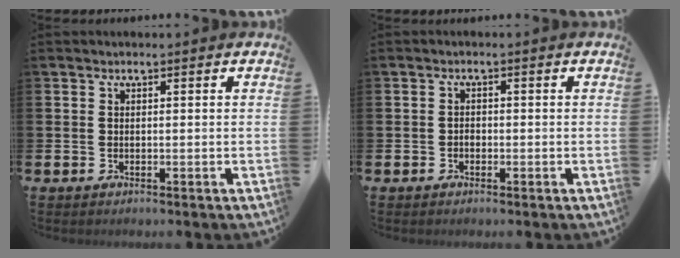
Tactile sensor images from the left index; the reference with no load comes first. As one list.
[{"total": 0.9, "force": [-0.5, 0.7, 0.4], "torque": [-0.016, 0.005, -0.009]}]